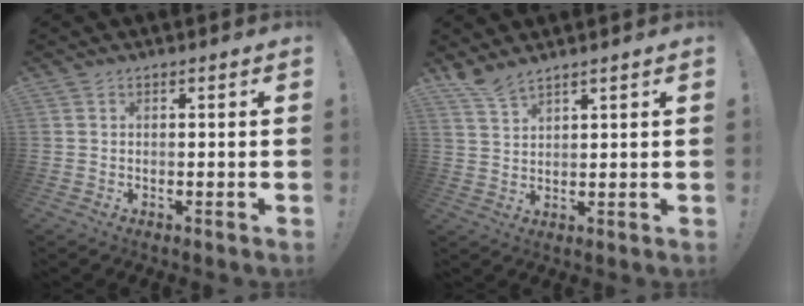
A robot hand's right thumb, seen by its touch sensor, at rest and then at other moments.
{"total": 4.8, "force": [4.3, 0.8, 2.0], "torque": [-0.041, -0.026, 0.079]}